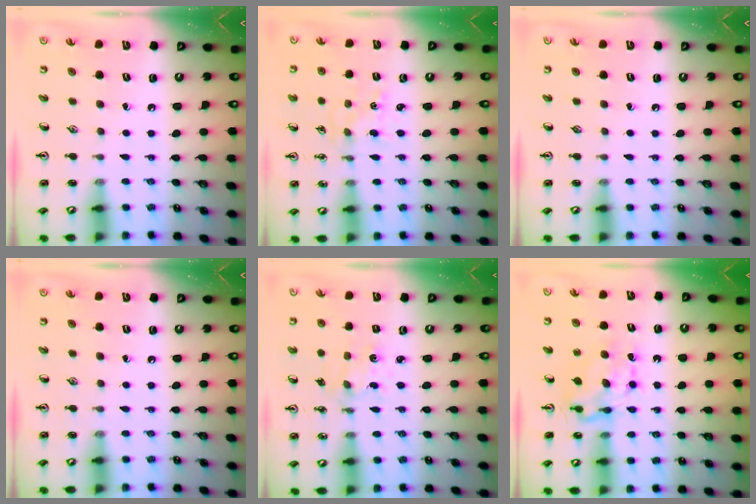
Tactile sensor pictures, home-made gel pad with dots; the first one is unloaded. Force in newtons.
{"total": 1.2, "press": 1.2, "slide": 0.1}
{"total": 0.0}
{"total": 0.0}
{"total": 1.5, "press": 1.5, "slide": 0.3}
{"total": 6.7, "press": 6.7, "slide": 0.5}